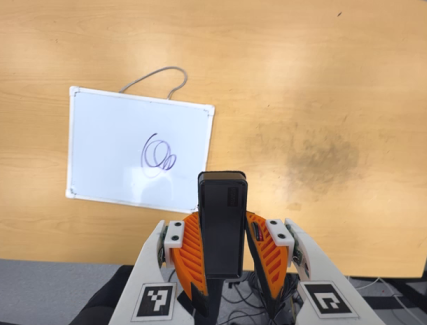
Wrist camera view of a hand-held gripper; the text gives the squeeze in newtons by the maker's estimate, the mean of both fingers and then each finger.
{"total": 4.1, "left": 2.6, "right": 5.6}